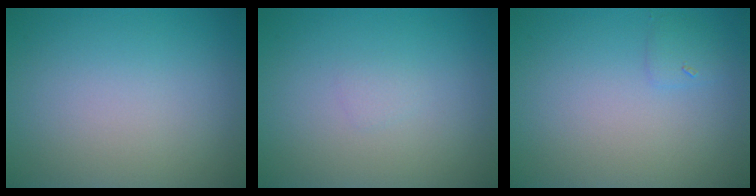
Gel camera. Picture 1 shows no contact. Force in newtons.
{"total": 0.6, "press": 0.6, "slide": 0.0}
{"total": 0.9, "press": 0.9, "slide": 0.1}